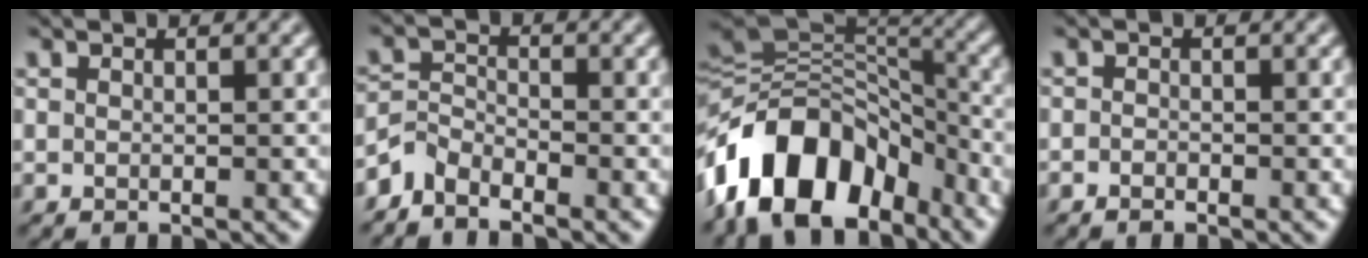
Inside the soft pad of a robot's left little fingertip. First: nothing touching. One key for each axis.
{"total": 2.7, "fx": -2.4, "fy": 1.0, "fz": 0.6, "tx": -0.014, "ty": 0.009, "tz": -0.060}
{"total": 12.6, "fx": -6.7, "fy": 7.5, "fz": 7.5, "tx": -0.130, "ty": 0.027, "tz": -0.139}
{"total": 0.8, "fx": -0.7, "fy": 0.3, "fz": 0.2, "tx": -0.004, "ty": 0.000, "tz": -0.016}